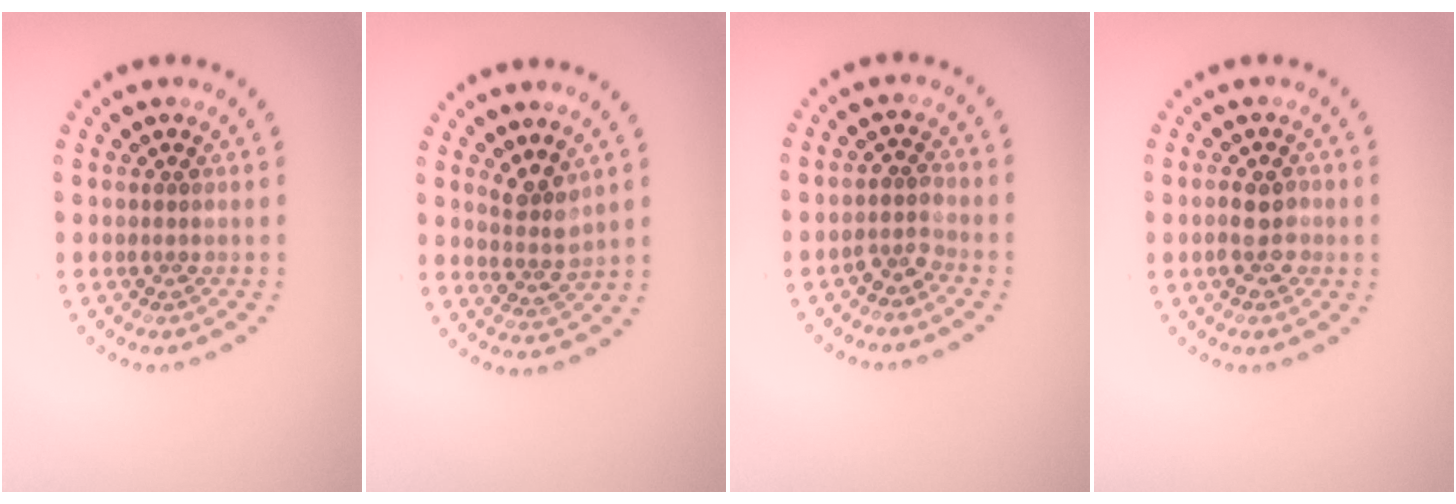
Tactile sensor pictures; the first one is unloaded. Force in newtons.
{"total": 2.5, "press": 1.9, "slide": 1.6}
{"total": 1.8, "press": 1.4, "slide": 1.2}
{"total": 2.8, "press": 2.7, "slide": 0.5}